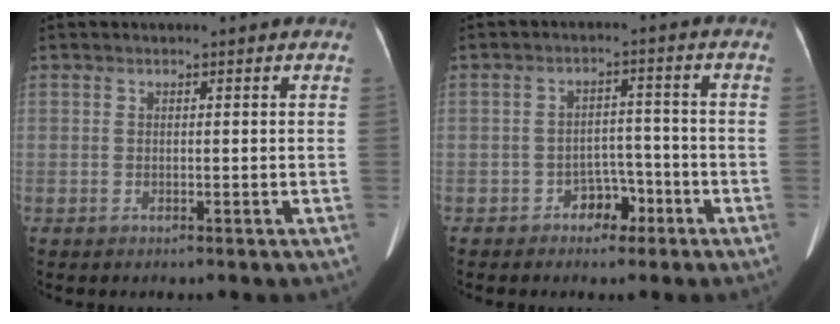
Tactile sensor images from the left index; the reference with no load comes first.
{"total": 3.8, "force": [-2.4, 2.5, 1.6], "torque": [-0.021, 0.015, -0.036]}